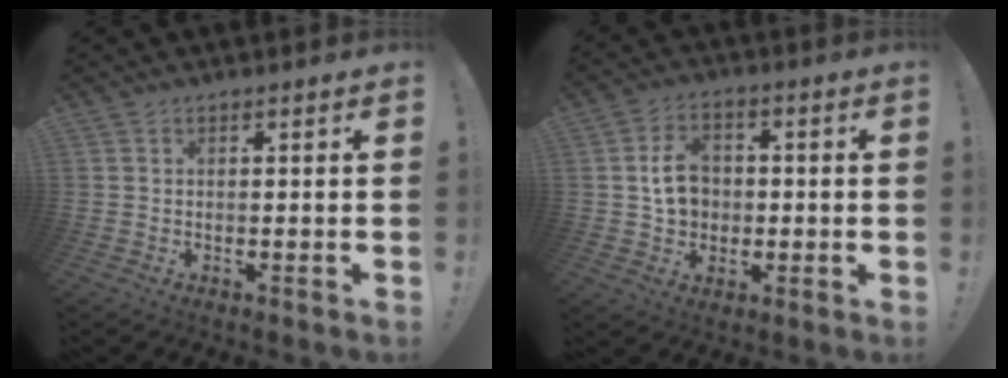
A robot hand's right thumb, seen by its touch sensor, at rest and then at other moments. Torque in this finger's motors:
{"motor_torque": [0.62, 0.54, -0.05, 0.04, 0.04]}